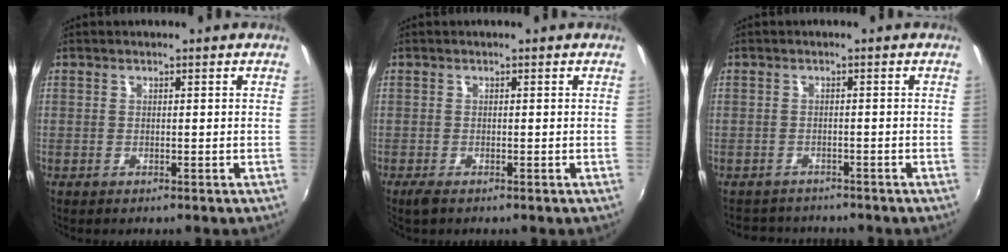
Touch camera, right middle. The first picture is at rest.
{"total": 1.9, "force": [-1.4, 0.5, 1.3], "torque": [-0.027, -0.009, -0.026]}
{"total": 5.0, "force": [-4.5, 2.1, 0.6], "torque": [-0.025, 0.000, -0.073]}